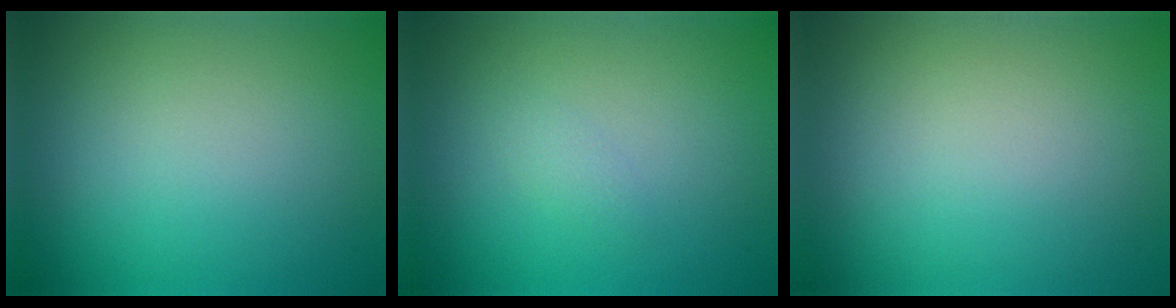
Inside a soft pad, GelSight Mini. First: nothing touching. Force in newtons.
{"total": 0.9, "press": 0.9, "slide": 0.0}
{"total": 0.0}